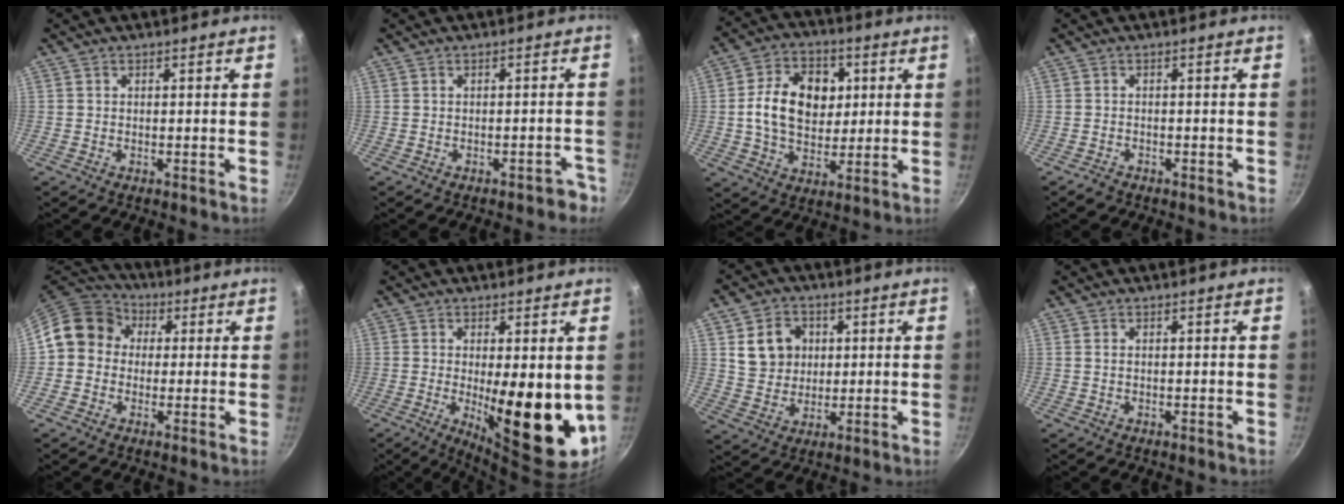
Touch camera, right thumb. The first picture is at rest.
{"total": 3.0, "force": [-2.2, 1.6, 1.4], "torque": [0.006, 0.034, -0.007]}
{"total": 14.5, "force": [2.1, 10.6, 9.6], "torque": [-0.132, 0.005, 0.029]}
{"total": 1.4, "force": [-1.2, 0.7, 0.4], "torque": [-0.012, 0.015, -0.019]}
{"total": 10.4, "force": [1.3, 9.1, 4.8], "torque": [-0.052, 0.024, -0.002]}
{"total": 15.2, "force": [-0.5, 4.9, 14.4], "torque": [-0.176, -0.031, 0.006]}
{"total": 9.2, "force": [2.4, 7.8, 4.2], "torque": [-0.046, -0.003, 0.043]}
{"total": 0.6, "force": [0.1, 0.4, 0.5], "torque": [-0.009, 0.001, 0.002]}